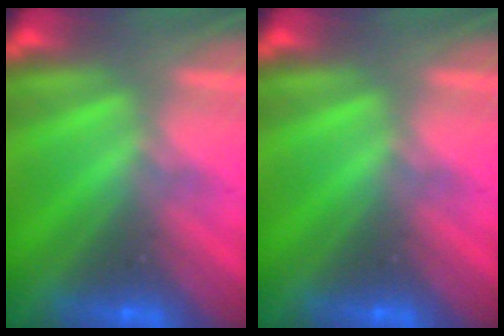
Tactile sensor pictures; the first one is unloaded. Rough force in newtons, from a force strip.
{"total": 0.0}